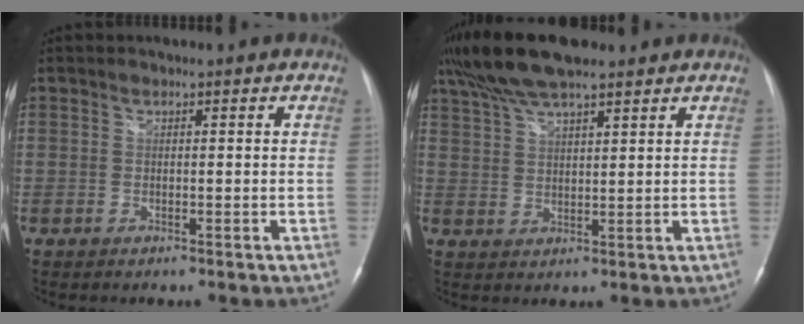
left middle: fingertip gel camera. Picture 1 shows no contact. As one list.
[{"total": 10.6, "force": [8.2, 2.1, 6.4], "torque": [-0.124, 0.027, 0.146]}]